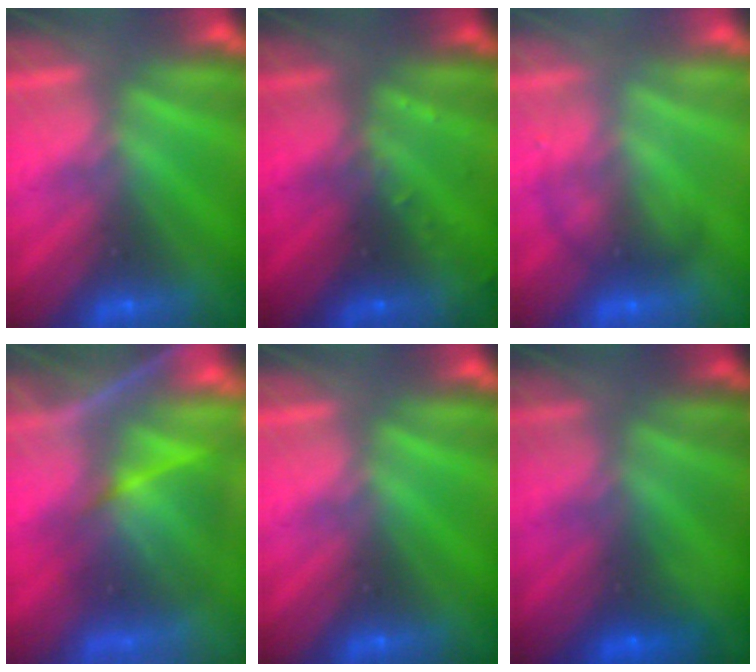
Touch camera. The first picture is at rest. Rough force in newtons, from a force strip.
{"total": 2.7}
{"total": 2.0}
{"total": 9.3}
{"total": 0.0}
{"total": 1.2}